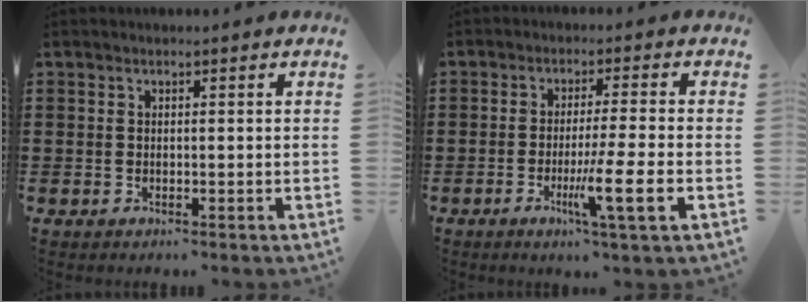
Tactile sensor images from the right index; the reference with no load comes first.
{"total": 7.6, "force": [-2.6, -0.5, 7.1], "torque": [-0.123, -0.018, -0.046]}